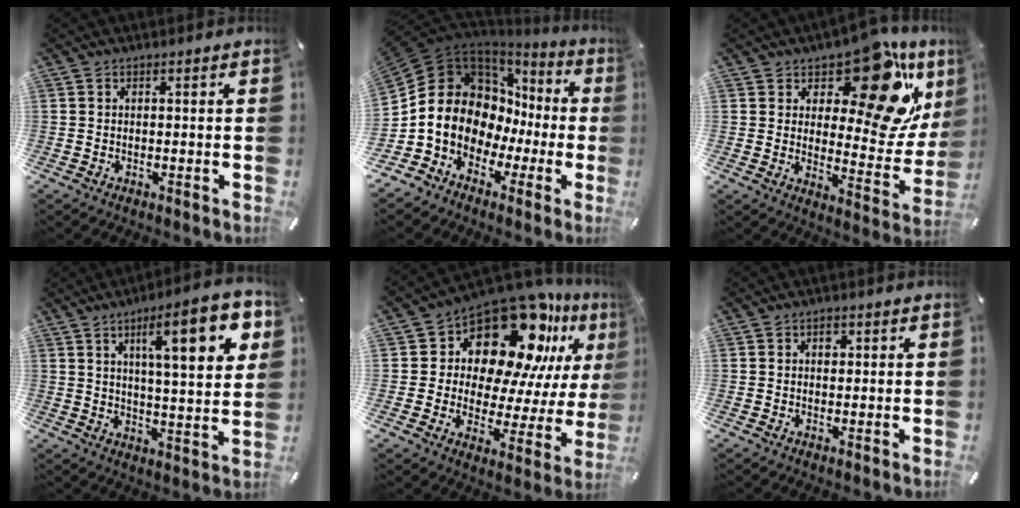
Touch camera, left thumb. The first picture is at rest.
{"total": 14.2, "force": [0.3, 12.6, 6.7], "torque": [-0.140, -0.032, 0.009]}
{"total": 19.6, "force": [12.3, 8.4, 12.7], "torque": [-0.164, -0.096, 0.201]}
{"total": 17.1, "force": [7.2, 4.7, 14.8], "torque": [-0.214, -0.024, 0.103]}
{"total": 18.7, "force": [13.8, 9.2, 8.7], "torque": [-0.139, -0.119, 0.235]}
{"total": 1.5, "force": [0.5, 1.2, 0.8], "torque": [-0.002, 0.000, 0.004]}